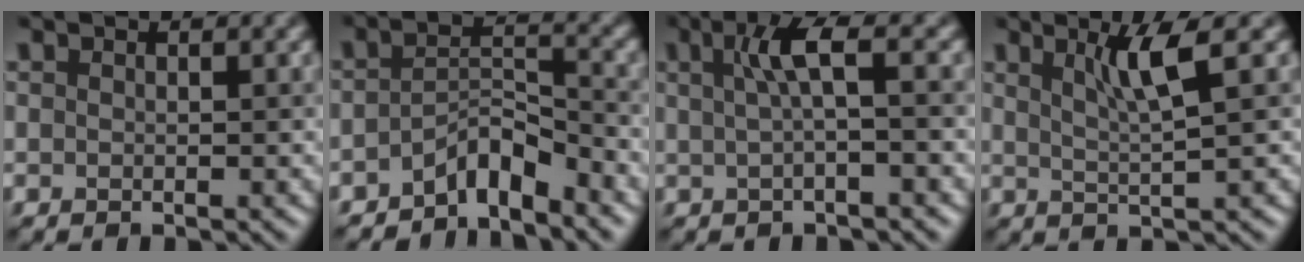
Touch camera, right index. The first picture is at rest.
{"total": 3.4, "force": [-2.8, 0.9, 1.7], "torque": [-0.034, 0.014, -0.053]}
{"total": 2.8, "force": [0.6, 0.5, 2.7], "torque": [-0.059, 0.008, 0.011]}
{"total": 3.1, "force": [1.6, 0.3, 2.7], "torque": [-0.051, -0.001, 0.034]}